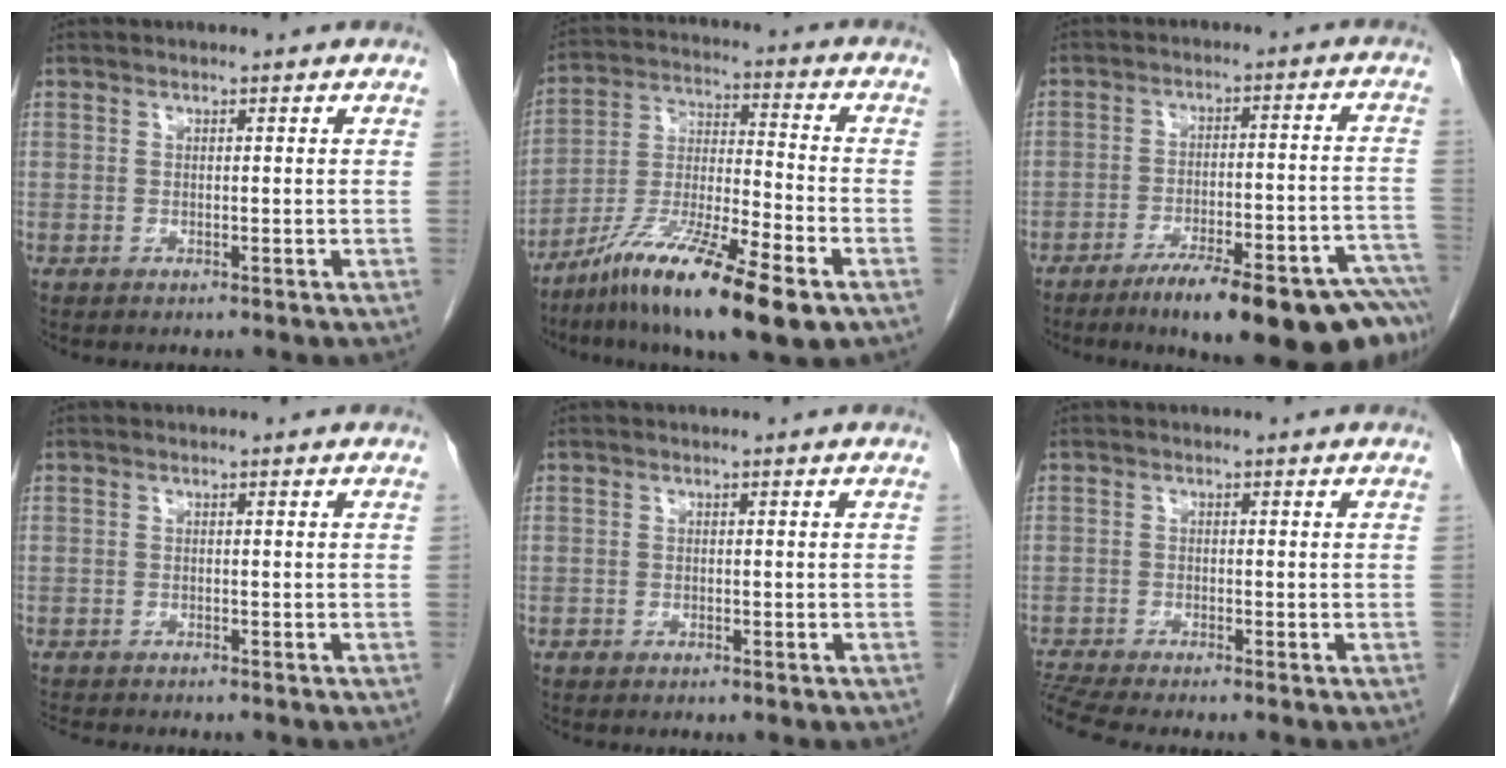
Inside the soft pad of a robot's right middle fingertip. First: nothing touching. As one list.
[{"total": 17.2, "force": [-10.6, 1.8, 13.4], "torque": [-0.254, -0.033, -0.187]}, {"total": 20.4, "force": [-14.8, 2.4, 13.9], "torque": [-0.119, 0.015, -0.207]}, {"total": 3.7, "force": [-3.4, 0.5, 1.4], "torque": [-0.023, -0.011, -0.052]}, {"total": 0.6, "force": [-0.4, 0.3, 0.3], "torque": [-0.010, -0.001, -0.006]}, {"total": 4.5, "force": [-4.1, -1.1, 1.3], "torque": [-0.038, -0.016, -0.079]}]